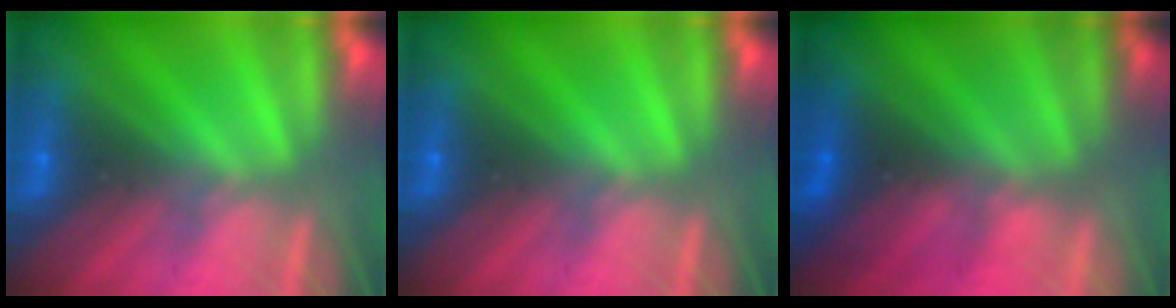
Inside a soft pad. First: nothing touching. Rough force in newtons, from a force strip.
{"total": 0.0}
{"total": 3.1}